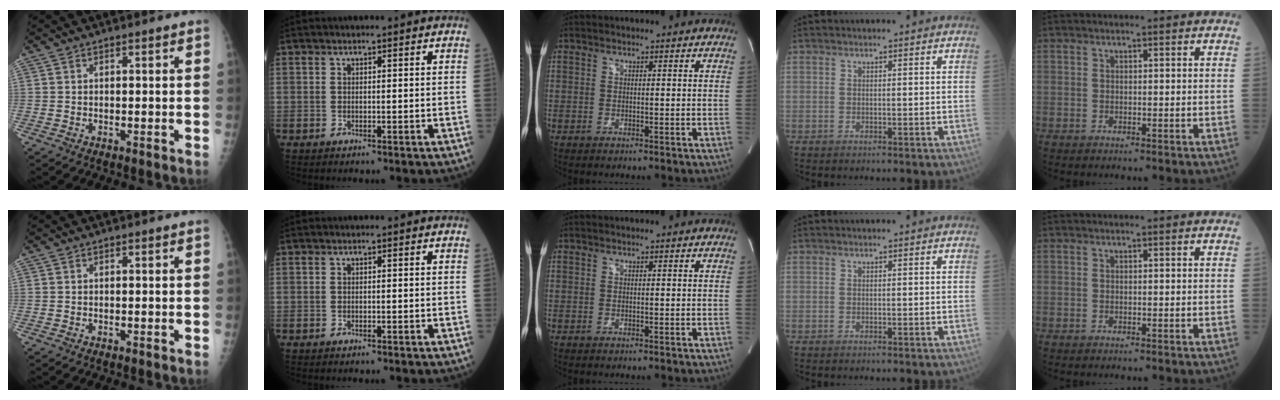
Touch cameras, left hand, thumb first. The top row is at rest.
{}